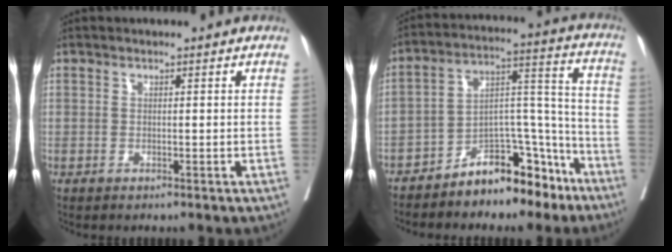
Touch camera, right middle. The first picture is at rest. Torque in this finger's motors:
{"motor_torque": [1.10, -1.04, 0.15, 0.03]}